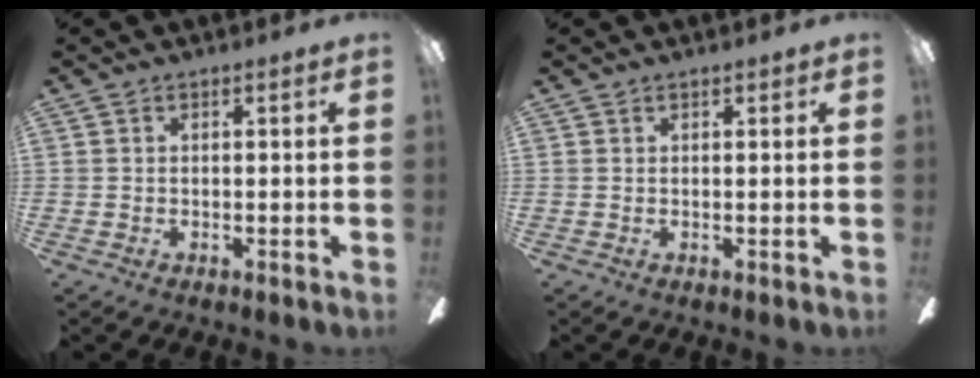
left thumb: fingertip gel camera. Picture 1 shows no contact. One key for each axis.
{"total": 0.8, "fx": 0.6, "fy": 0.1, "fz": 0.4, "tx": -0.010, "ty": 0.000, "tz": 0.011}